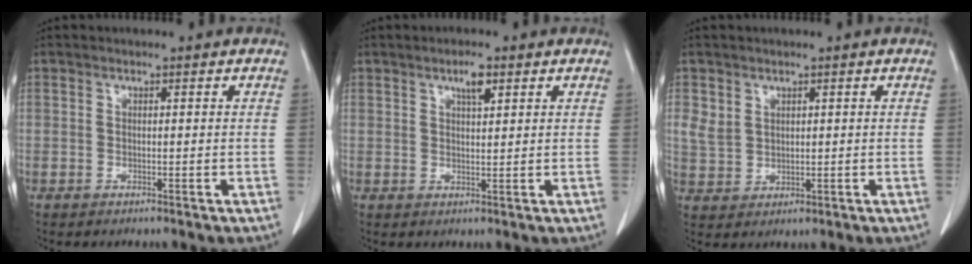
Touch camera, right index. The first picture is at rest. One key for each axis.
{"total": 2.8, "fx": 1.6, "fy": 0.6, "fz": 2.2, "tx": -0.040, "ty": 0.001, "tz": 0.027}
{"total": 3.8, "fx": 1.7, "fy": 3.1, "fz": 1.3, "tx": -0.026, "ty": -0.001, "tz": 0.044}